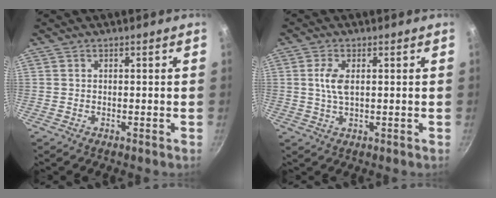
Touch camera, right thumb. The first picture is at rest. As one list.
[{"total": 4.2, "force": [0.7, 1.9, 3.6], "torque": [-0.077, 0.004, 0.014]}]